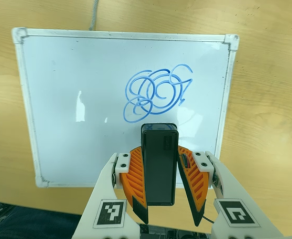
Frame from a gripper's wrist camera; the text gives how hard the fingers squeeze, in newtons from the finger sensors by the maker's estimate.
{"total": 5.7, "left": 4.7, "right": 6.6}